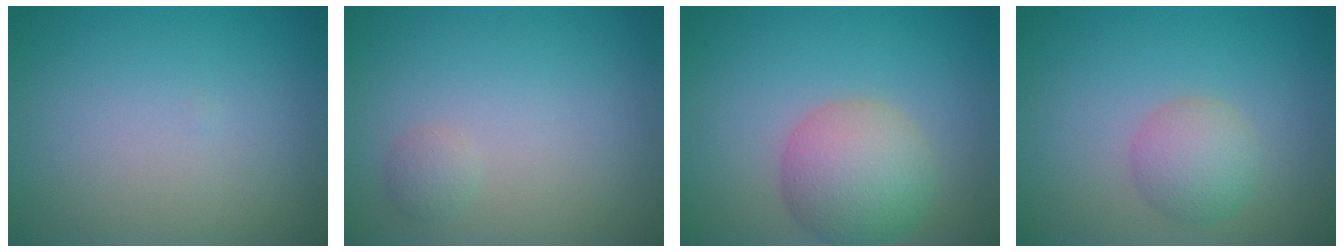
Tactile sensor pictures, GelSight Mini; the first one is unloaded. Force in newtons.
{"total": 1.0, "press": 1.0, "slide": 0.1}
{"total": 5.4, "press": 5.4, "slide": 0.4}
{"total": 2.9, "press": 2.9, "slide": 0.1}